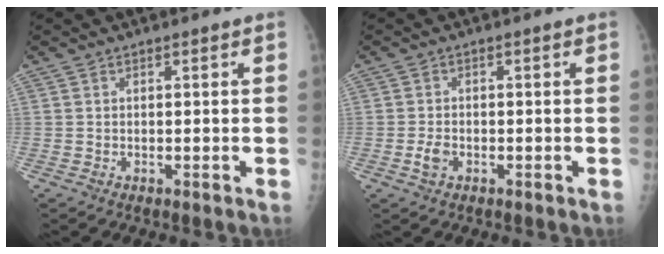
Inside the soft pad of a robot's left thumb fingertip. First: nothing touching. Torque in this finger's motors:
{"motor_torque": [-0.46, -0.08, 0.08, 0.00, 0.00]}